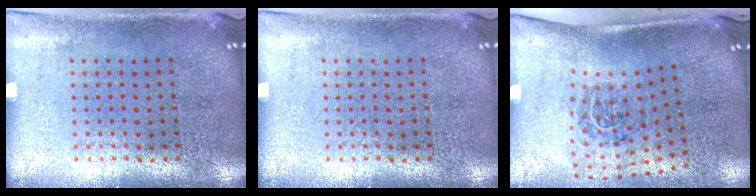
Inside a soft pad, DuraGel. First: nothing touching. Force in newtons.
{"total": 0.0}
{"total": 1.9, "press": 1.2, "slide": 1.4}